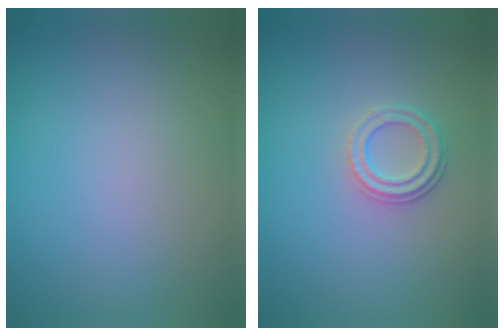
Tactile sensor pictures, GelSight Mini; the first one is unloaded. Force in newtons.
{"total": 2.4, "press": 2.0, "slide": 1.2}